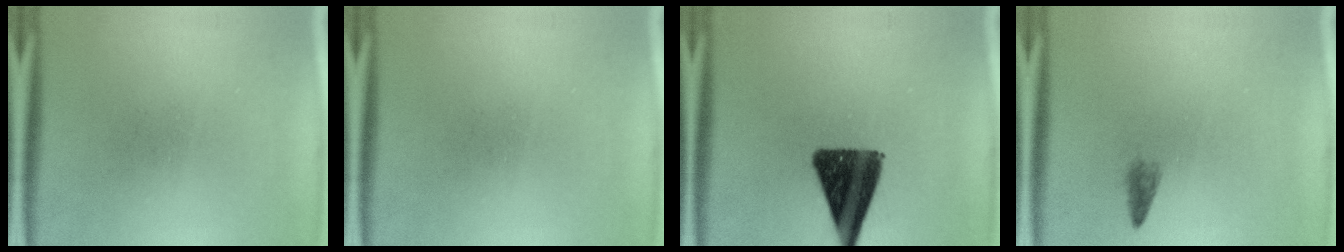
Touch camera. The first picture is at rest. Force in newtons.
{"total": 0.0}
{"total": 13.2}
{"total": 1.1}